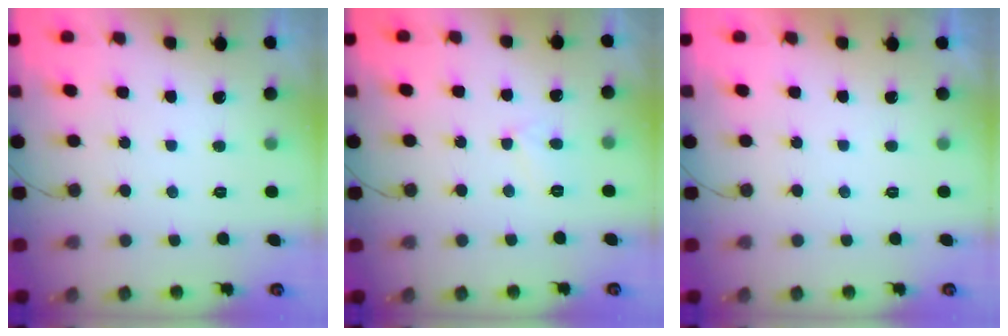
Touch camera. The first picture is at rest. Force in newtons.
{"total": 2.8, "press": 2.8, "slide": 0.2}
{"total": 2.3, "press": 2.2, "slide": 0.4}